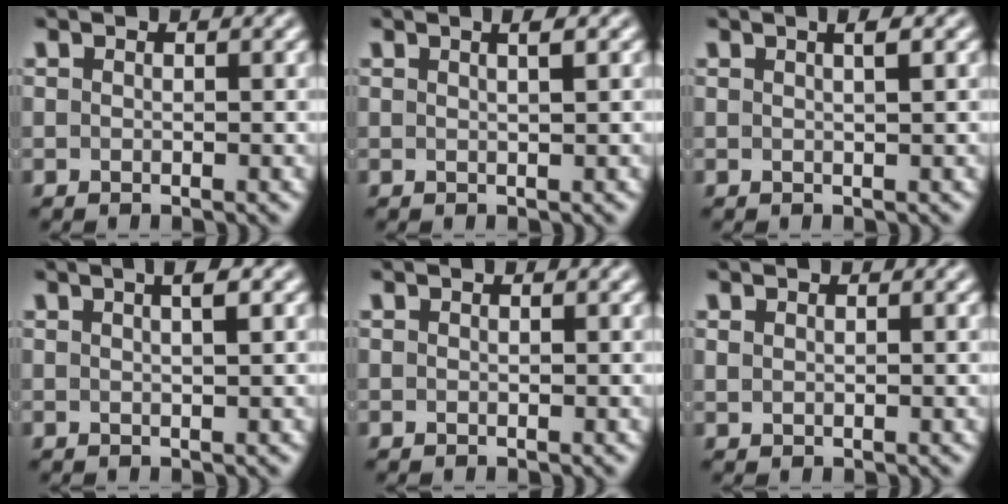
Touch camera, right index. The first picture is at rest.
{"total": 1.7, "force": [0.7, -0.7, 1.4], "torque": [-0.016, 0.001, 0.015]}
{"total": 1.8, "force": [0.8, -0.4, 1.6], "torque": [-0.018, 0.003, 0.014]}
{"total": 2.4, "force": [1.1, -0.2, 2.2], "torque": [-0.023, 0.007, 0.018]}
{"total": 0.0}
{"total": 0.7, "force": [0.6, -0.4, 0.2], "torque": [0.002, -0.002, 0.018]}